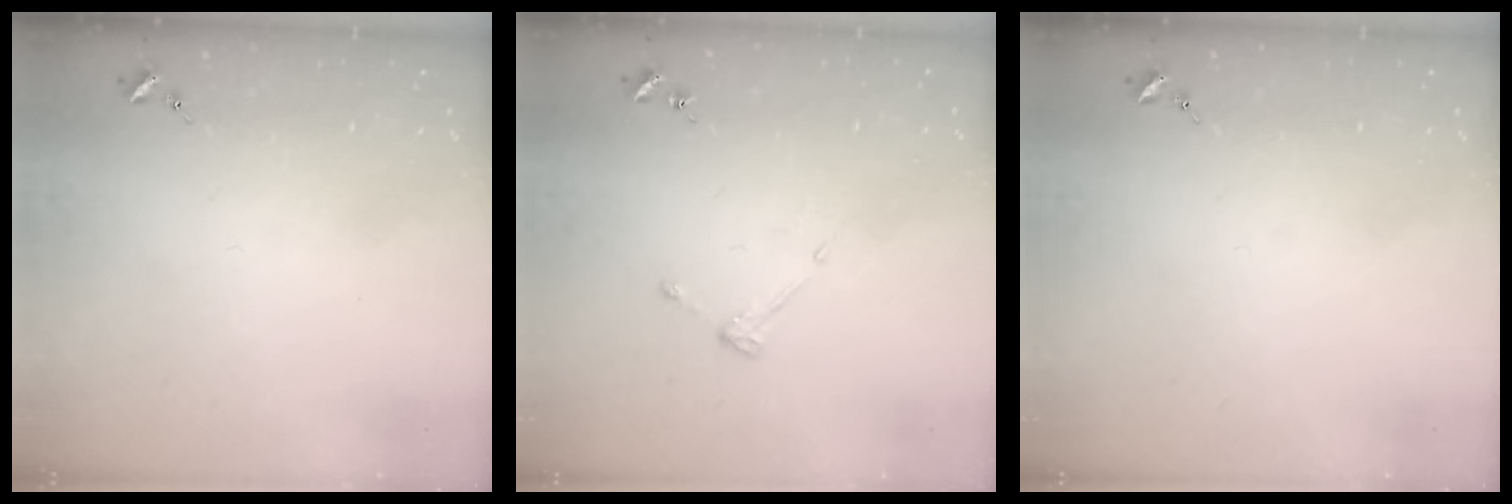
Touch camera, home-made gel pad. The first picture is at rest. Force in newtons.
{"total": 3.0, "press": 3.0, "slide": 0.6}
{"total": 0.0}